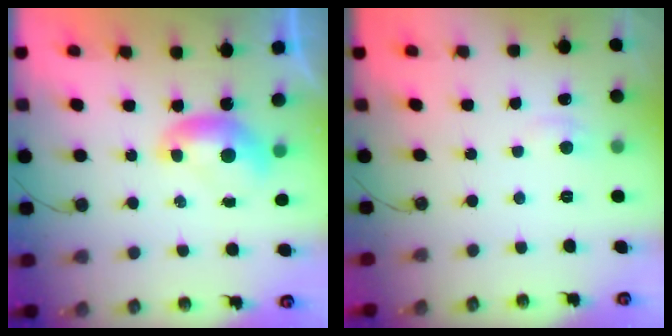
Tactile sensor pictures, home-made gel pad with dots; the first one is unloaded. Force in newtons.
{"total": 1.7, "press": 1.6, "slide": 0.5}